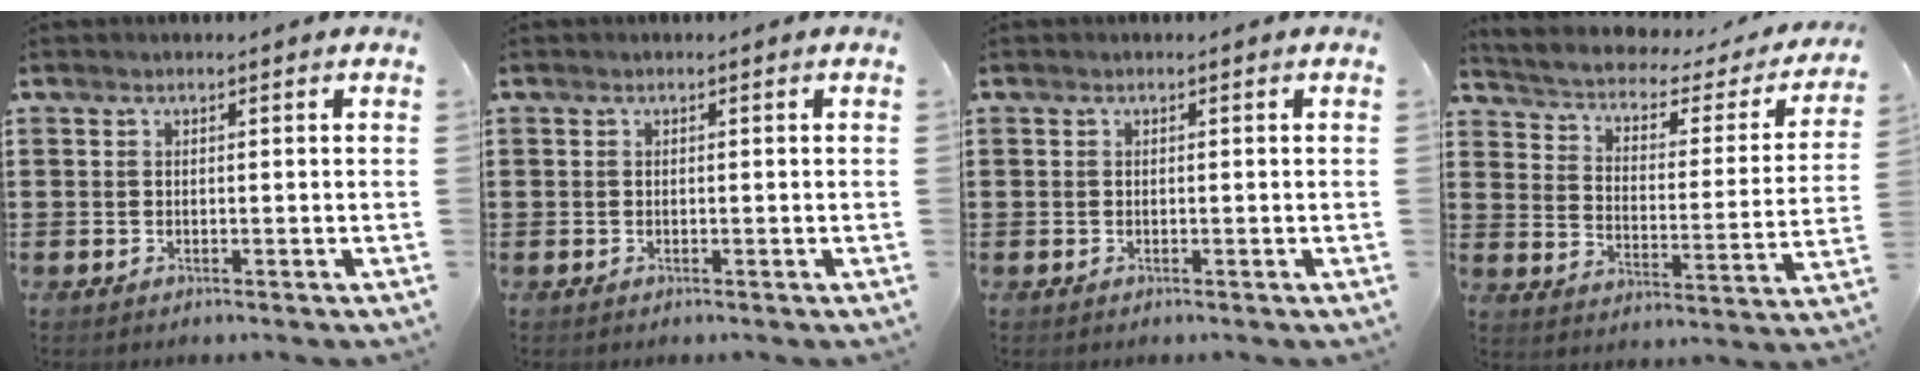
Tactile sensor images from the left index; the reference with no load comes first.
{"total": 0.0}
{"total": 0.0}
{"total": 2.7, "force": [1.7, 1.4, 1.6], "torque": [-0.046, -0.021, 0.018]}